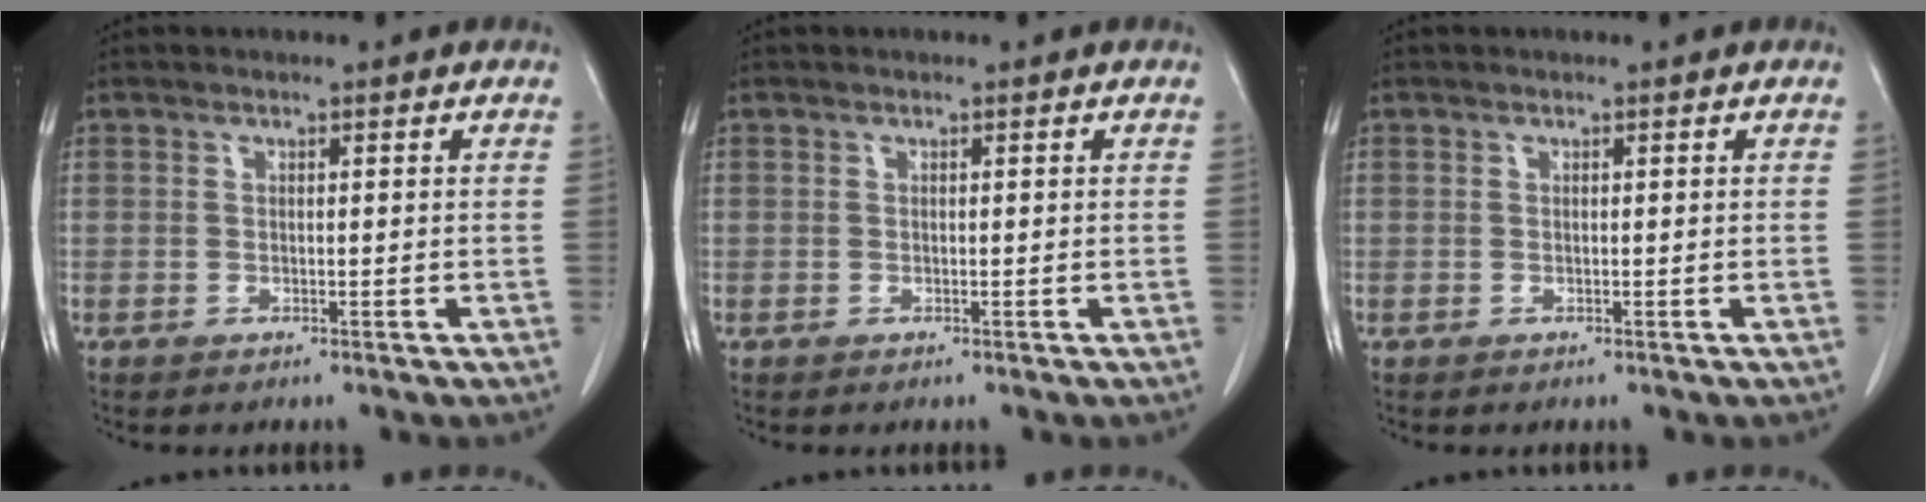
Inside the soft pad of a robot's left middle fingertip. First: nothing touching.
{"total": 0.0}
{"total": 0.0}